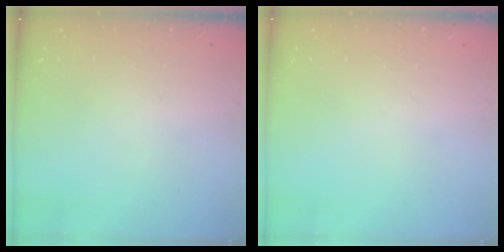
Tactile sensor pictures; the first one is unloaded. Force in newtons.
{"total": 0.0}